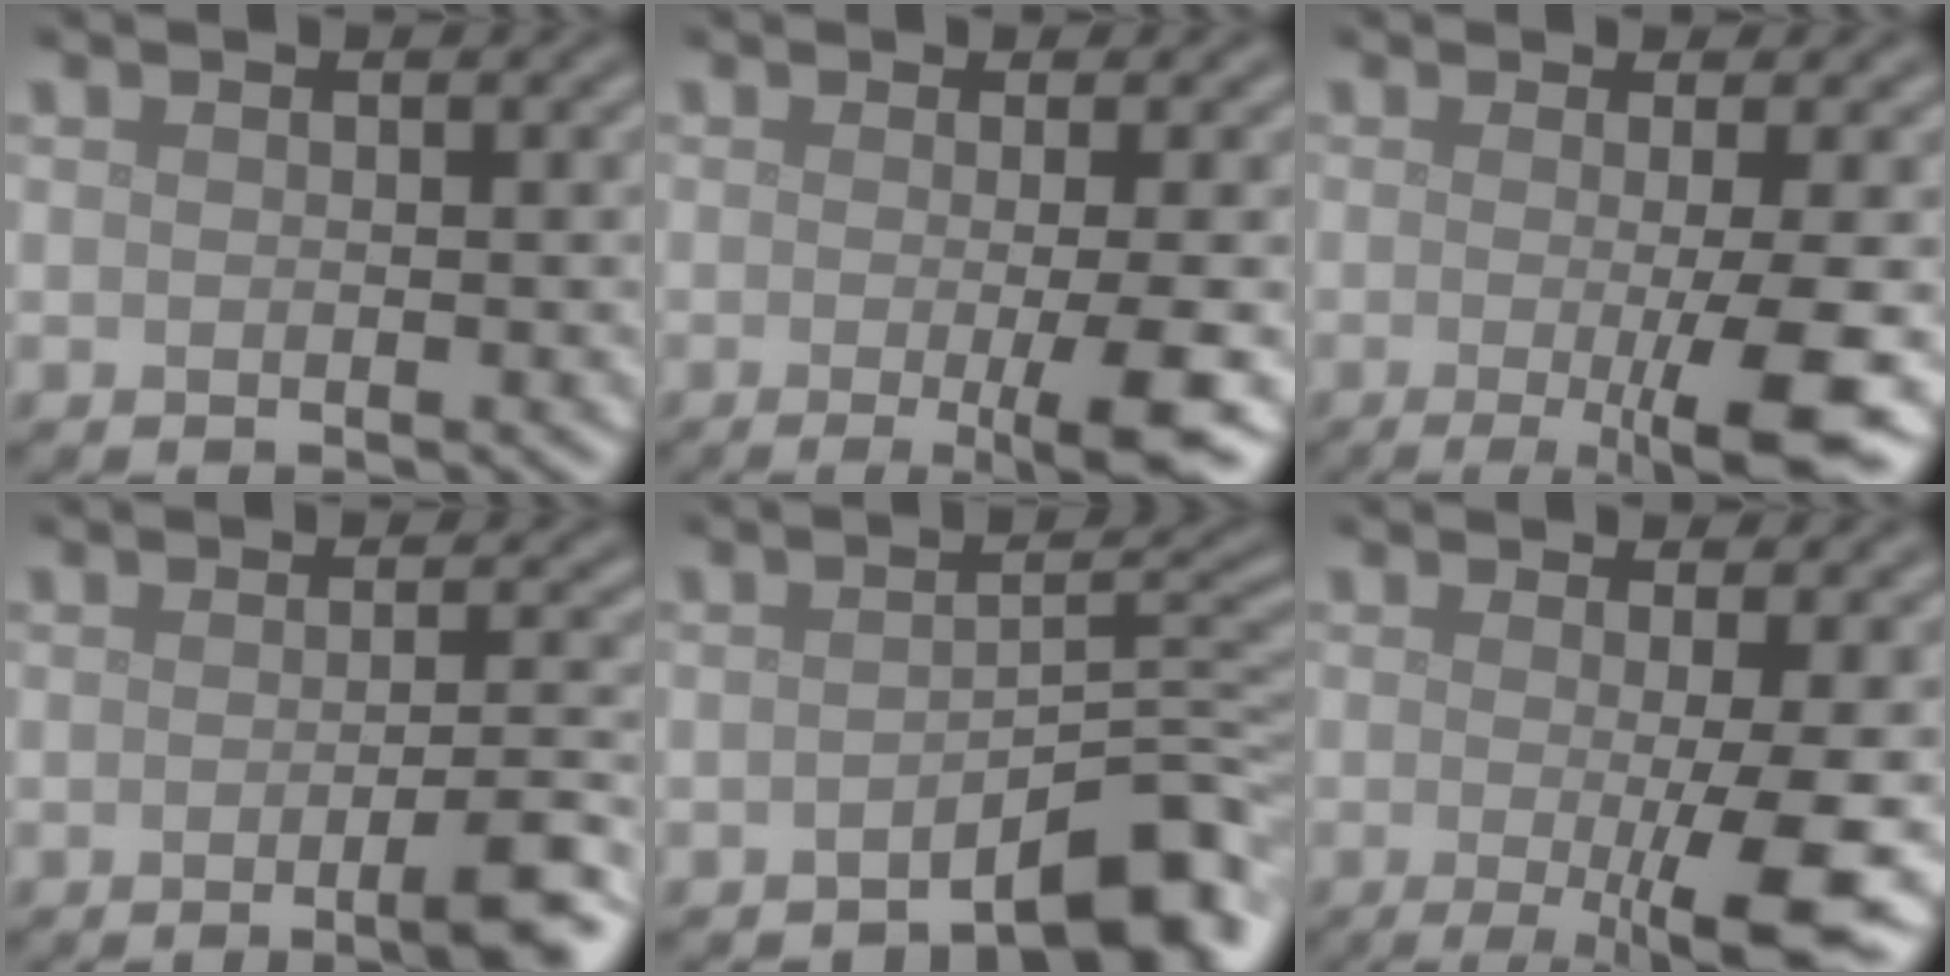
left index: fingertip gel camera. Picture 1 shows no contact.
{"total": 6.1, "force": [-1.2, 1.2, 5.9], "torque": [-0.082, -0.013, -0.021]}
{"total": 8.3, "force": [-1.6, 1.6, 8.0], "torque": [-0.109, -0.018, -0.025]}
{"total": 5.1, "force": [-1.9, 1.0, 4.7], "torque": [-0.061, -0.005, -0.036]}
{"total": 5.1, "force": [-3.5, 1.2, 3.5], "torque": [-0.040, 0.014, -0.053]}
{"total": 9.2, "force": [-1.6, 1.9, 8.8], "torque": [-0.118, -0.019, -0.023]}